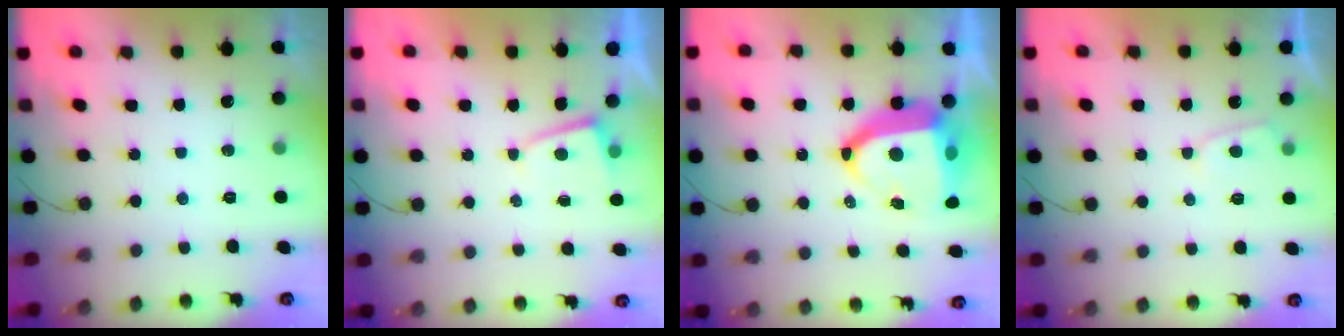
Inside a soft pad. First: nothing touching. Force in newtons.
{"total": 2.0, "press": 2.0, "slide": 0.3}
{"total": 15.2, "press": 15.0, "slide": 2.2}
{"total": 3.2, "press": 3.2, "slide": 0.3}